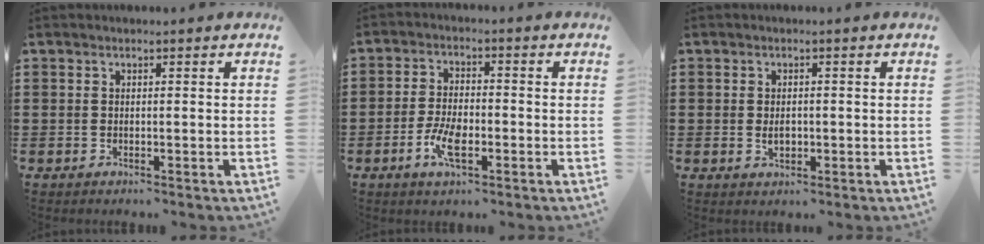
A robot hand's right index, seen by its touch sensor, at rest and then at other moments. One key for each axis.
{"total": 5.8, "fx": -2.2, "fy": 2.5, "fz": 4.7, "tx": -0.104, "ty": 0.001, "tz": -0.046}
{"total": 2.0, "fx": -0.2, "fy": 1.1, "fz": 1.6, "tx": -0.030, "ty": 0.004, "tz": -0.003}